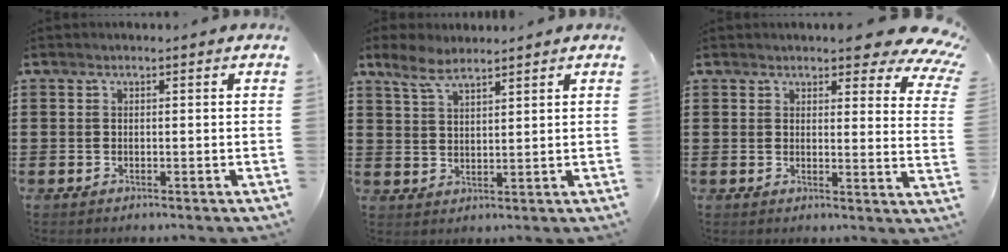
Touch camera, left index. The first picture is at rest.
{"total": 4.7, "force": [3.6, 1.4, 2.6], "torque": [-0.061, 0.000, 0.067]}
{"total": 5.5, "force": [4.6, 1.3, 2.6], "torque": [-0.045, -0.021, 0.078]}